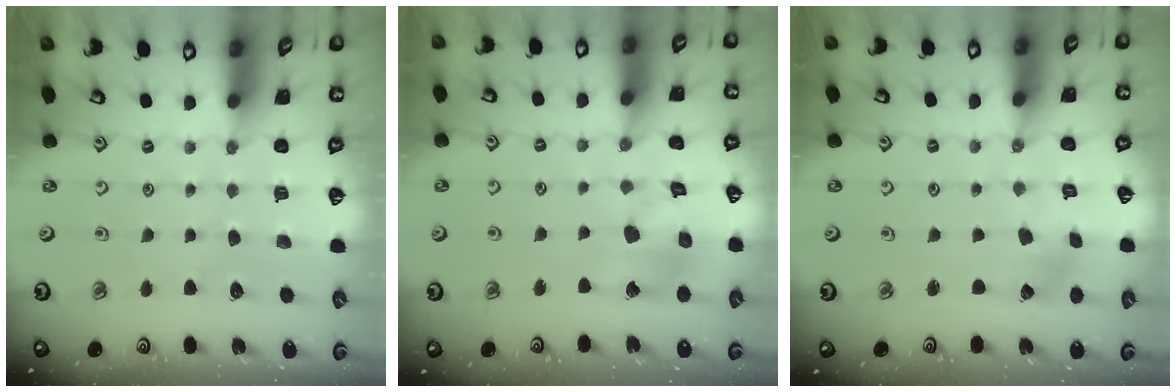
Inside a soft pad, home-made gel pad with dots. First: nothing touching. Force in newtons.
{"total": 11.3, "press": 11.2, "slide": 1.4}
{"total": 1.8, "press": 1.8, "slide": 0.3}